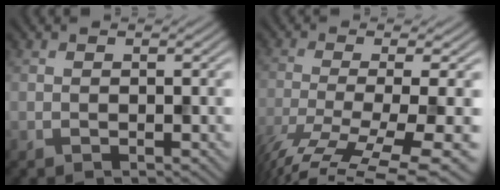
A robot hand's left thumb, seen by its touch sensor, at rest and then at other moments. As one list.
[{"total": 10.8, "force": [-6.2, 2.3, 8.6], "torque": [-0.164, -0.019, -0.092]}]